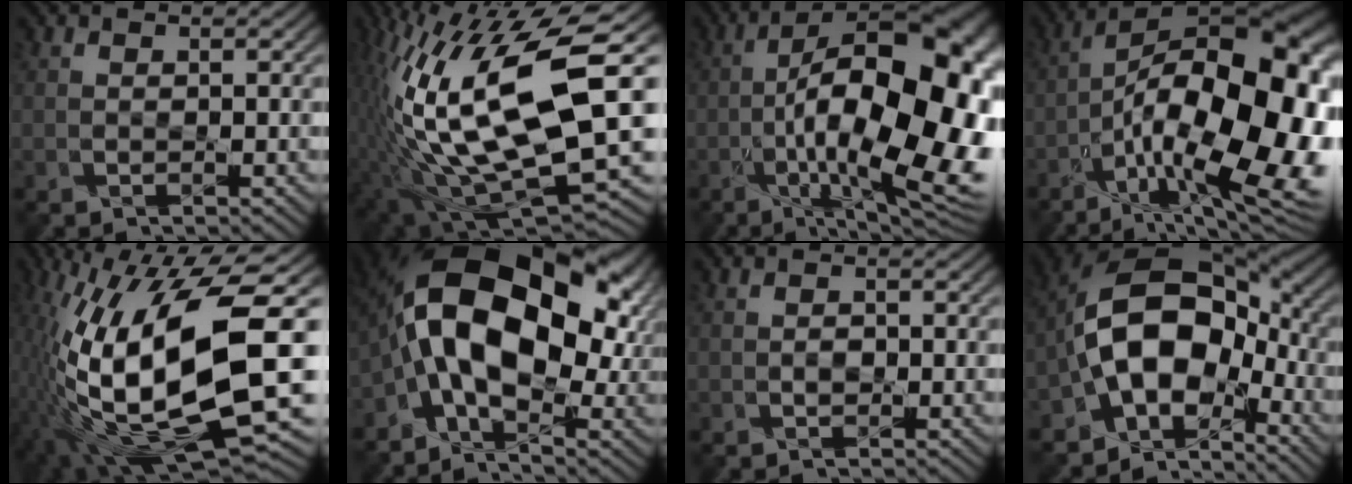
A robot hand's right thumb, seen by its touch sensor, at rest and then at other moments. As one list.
[{"total": 19.4, "force": [0.5, 7.6, 17.9], "torque": [-0.364, -0.011, 0.011]}, {"total": 21.1, "force": [-3.8, 8.6, 18.9], "torque": [-0.275, 0.006, -0.067]}, {"total": 22.2, "force": [-6.1, 9.3, 19.2], "torque": [-0.276, -0.005, -0.102]}, {"total": 20.1, "force": [-1.9, 7.5, 18.6], "torque": [-0.359, -0.041, -0.011]}, {"total": 17.7, "force": [-0.5, 10.7, 14.0], "torque": [-0.241, 0.005, -0.019]}, {"total": 1.2, "force": [-0.3, 0.9, 0.7], "torque": [-0.009, 0.001, -0.003]}, {"total": 13.8, "force": [-4.3, 8.8, 9.8], "torque": [-0.156, 0.006, -0.094]}]